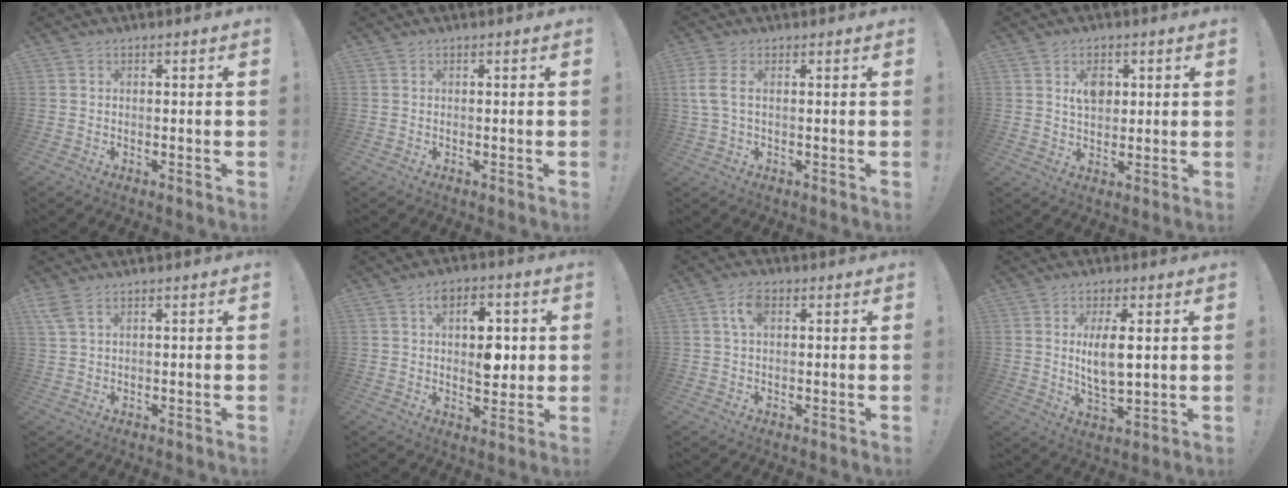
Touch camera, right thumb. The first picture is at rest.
{"total": 0.0}
{"total": 5.3, "force": [1.0, 3.0, 4.3], "torque": [-0.096, -0.001, 0.017]}
{"total": 6.2, "force": [2.1, 4.4, 3.7], "torque": [-0.055, -0.002, 0.035]}
{"total": 3.5, "force": [1.9, 1.2, 2.6], "torque": [-0.062, 0.000, 0.039]}
{"total": 10.7, "force": [2.3, 7.1, 7.7], "torque": [-0.093, 0.000, 0.041]}
{"total": 5.5, "force": [1.9, 3.1, 4.1], "torque": [-0.073, 0.004, 0.033]}
{"total": 8.5, "force": [1.9, 3.1, 7.7], "torque": [-0.138, -0.017, 0.025]}